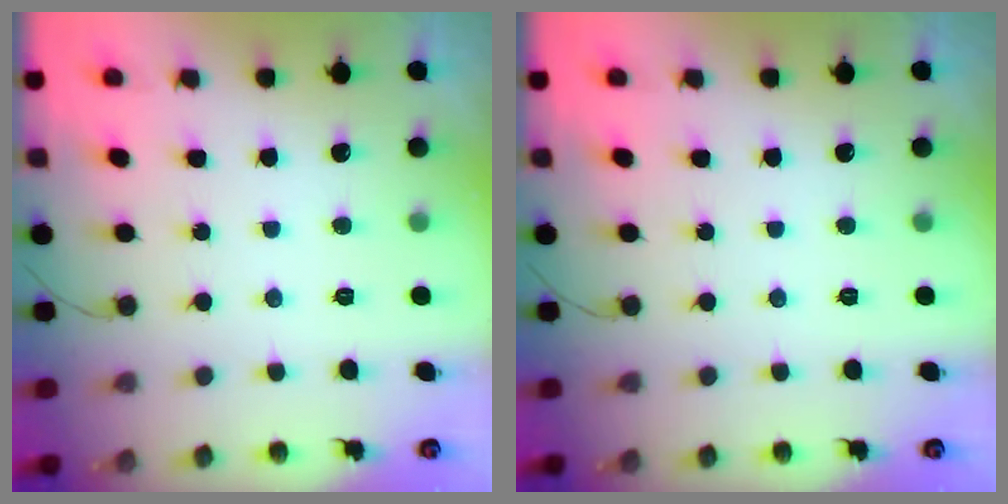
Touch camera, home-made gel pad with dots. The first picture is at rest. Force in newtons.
{"total": 0.0}